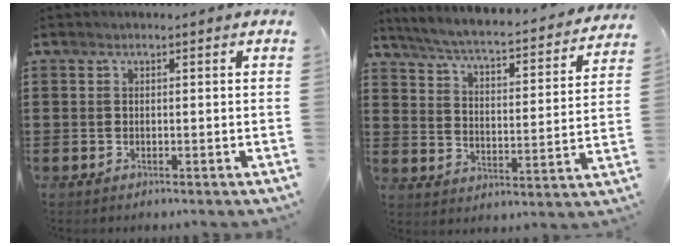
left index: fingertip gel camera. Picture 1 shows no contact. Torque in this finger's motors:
{"motor_torque": [1.50, -0.64, 0.36, 0.13]}